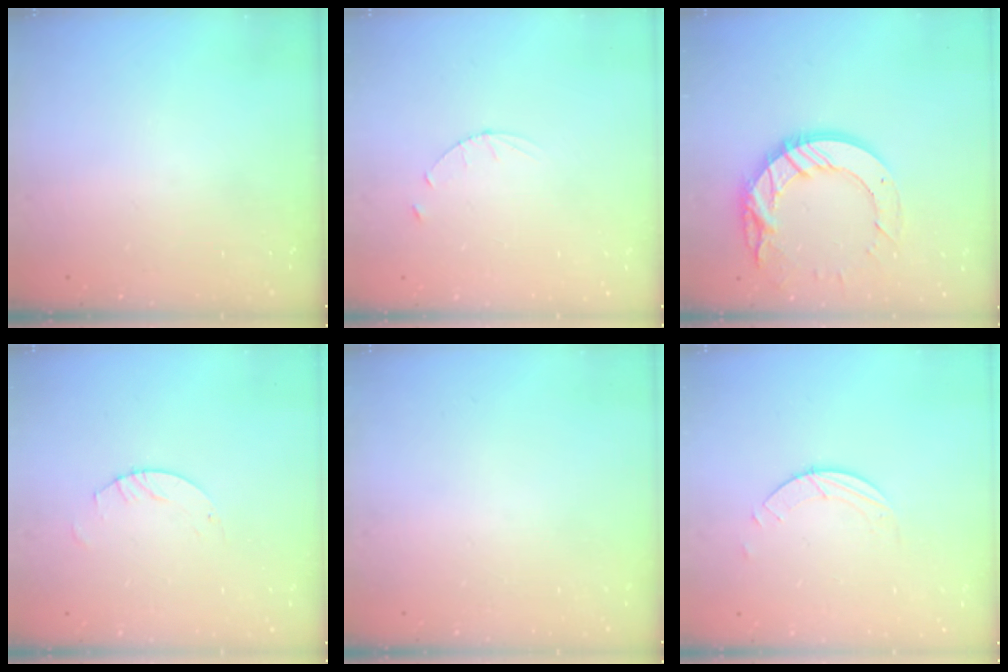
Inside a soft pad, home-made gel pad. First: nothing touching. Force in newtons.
{"total": 3.0, "press": 2.9, "slide": 0.4}
{"total": 15.9, "press": 15.8, "slide": 1.5}
{"total": 2.5, "press": 2.5, "slide": 0.1}
{"total": 0.0}
{"total": 1.5, "press": 1.5, "slide": 0.1}